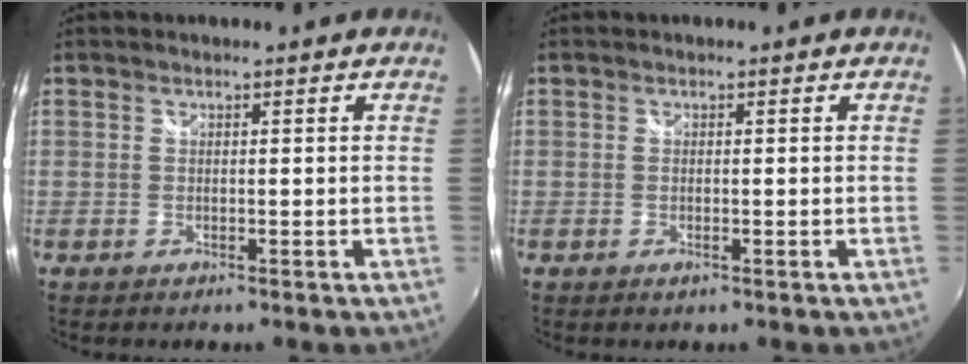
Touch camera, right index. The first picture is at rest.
{"total": 0.6, "force": [-0.3, 0.2, 0.5], "torque": [-0.012, -0.001, -0.005]}